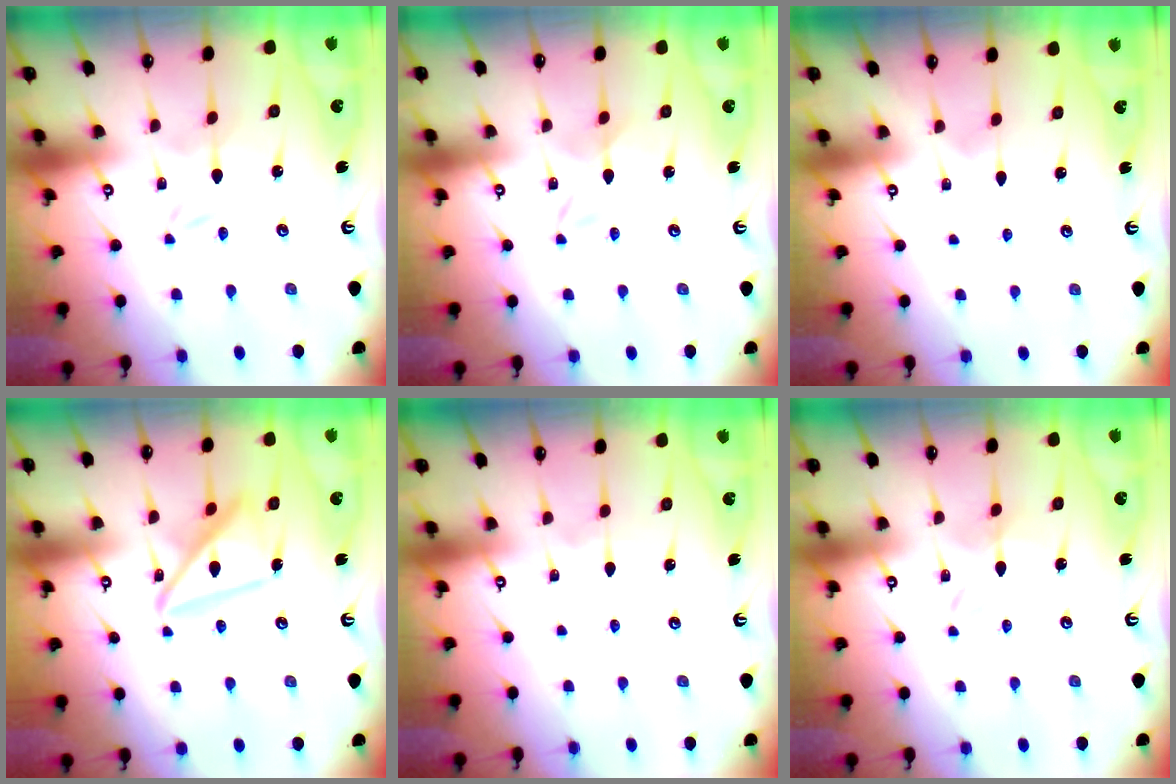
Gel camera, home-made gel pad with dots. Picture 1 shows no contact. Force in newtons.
{"total": 2.3, "press": 2.3, "slide": 0.2}
{"total": 2.3, "press": 2.3, "slide": 0.1}
{"total": 14.5, "press": 14.4, "slide": 1.5}
{"total": 2.1, "press": 2.0, "slide": 0.3}
{"total": 2.3, "press": 2.3, "slide": 0.2}